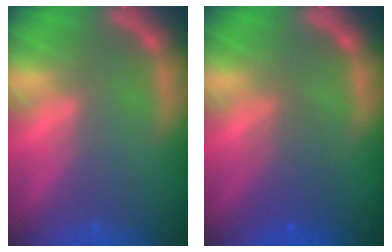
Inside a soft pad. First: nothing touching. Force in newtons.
{"total": 3.0}